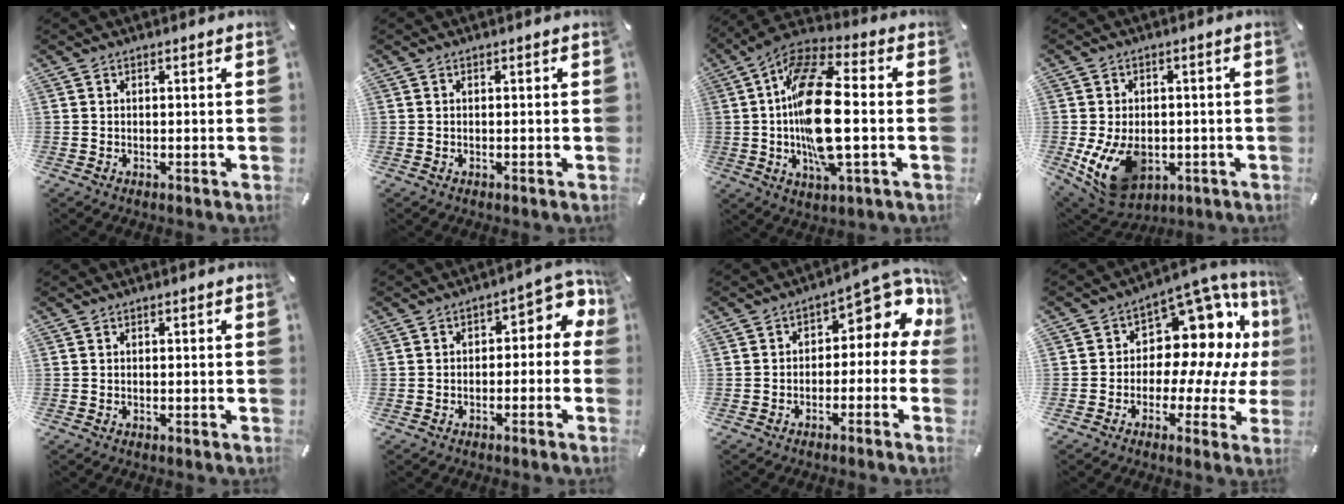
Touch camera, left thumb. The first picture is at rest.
{"total": 0.0}
{"total": 20.4, "force": [-0.8, 7.6, 18.9], "torque": [-0.376, -0.006, -0.014]}
{"total": 12.9, "force": [-3.0, 9.2, 8.5], "torque": [-0.162, 0.002, -0.049]}
{"total": 0.0}
{"total": 5.8, "force": [-0.4, 3.8, 4.3], "torque": [-0.058, 0.000, -0.014]}
{"total": 8.4, "force": [3.2, 4.8, 6.1], "torque": [-0.071, -0.031, 0.054]}
{"total": 13.6, "force": [4.9, 9.2, 8.7], "torque": [-0.135, -0.055, 0.085]}